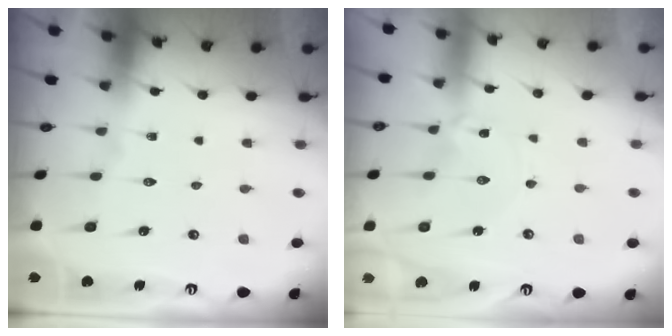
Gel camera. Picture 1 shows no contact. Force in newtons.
{"total": 0.6, "press": 0.6, "slide": 0.1}